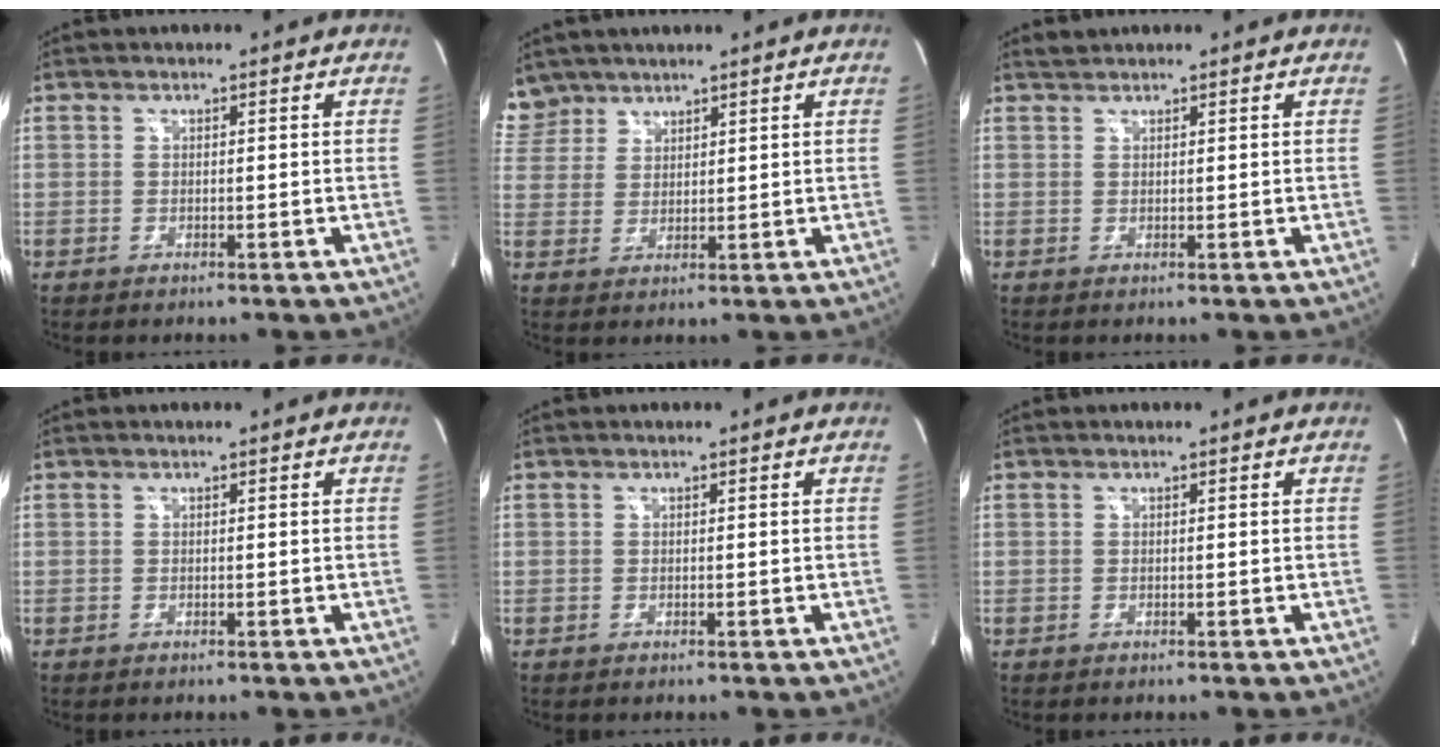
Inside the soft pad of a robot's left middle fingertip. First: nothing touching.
{"total": 5.6, "force": [4.8, 2.9, -0.4], "torque": [0.011, 0.007, 0.101]}
{"total": 1.0, "force": [1.0, 0.0, -0.1], "torque": [-0.010, 0.007, 0.025]}
{"total": 0.0}
{"total": 0.0}
{"total": 0.0}